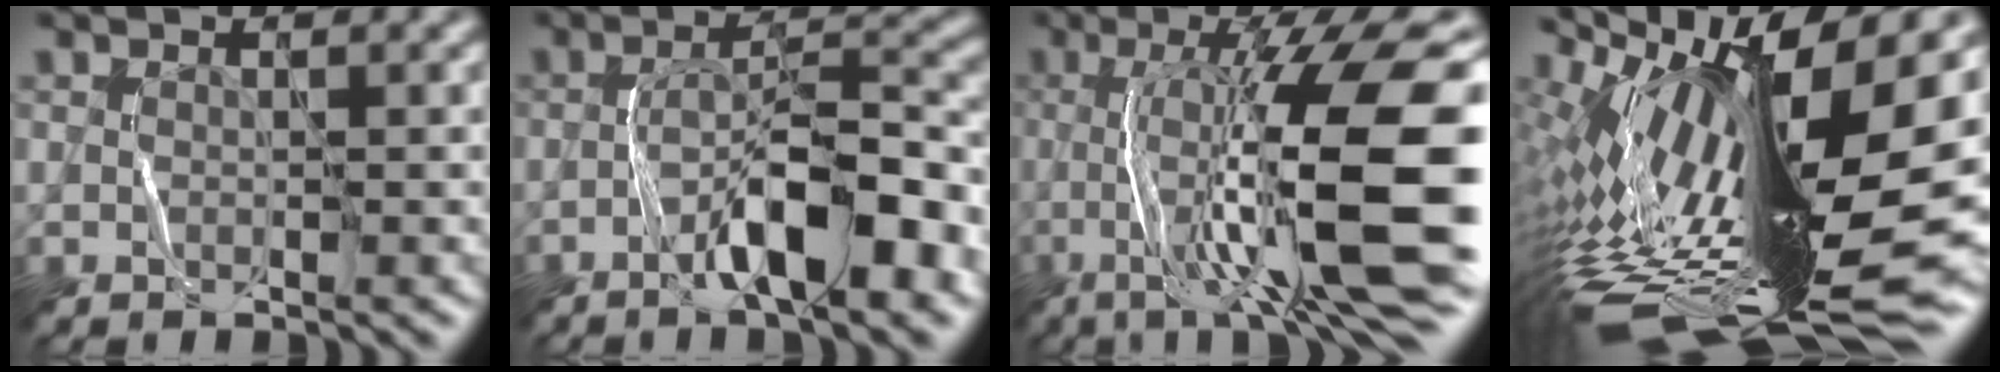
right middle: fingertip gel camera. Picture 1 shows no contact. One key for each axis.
{"total": 6.9, "fx": -3.8, "fy": 1.3, "fz": 5.6, "tx": -0.091, "ty": 0.032, "tz": -0.058}
{"total": 14.4, "fx": -3.0, "fy": 3.1, "fz": 13.7, "tx": -0.216, "ty": 0.023, "tz": -0.042}
{"total": 17.6, "fx": -1.1, "fy": 6.5, "fz": 16.4, "tx": -0.273, "ty": -0.005, "tz": -0.014}